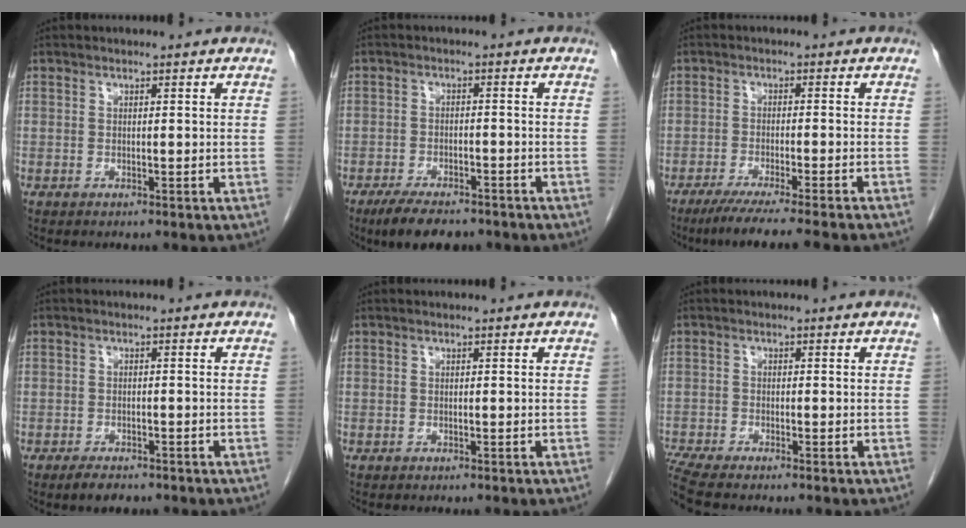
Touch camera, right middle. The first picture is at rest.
{"total": 7.5, "force": [-5.8, 2.5, 4.0], "torque": [-0.068, -0.009, -0.090]}
{"total": 12.1, "force": [-10.3, -0.8, 6.4], "torque": [-0.067, -0.034, -0.153]}
{"total": 2.6, "force": [-2.0, 1.0, 1.4], "torque": [-0.031, -0.005, -0.026]}
{"total": 0.0}
{"total": 4.0, "force": [-3.7, -0.6, 1.5], "torque": [-0.036, -0.011, -0.071]}